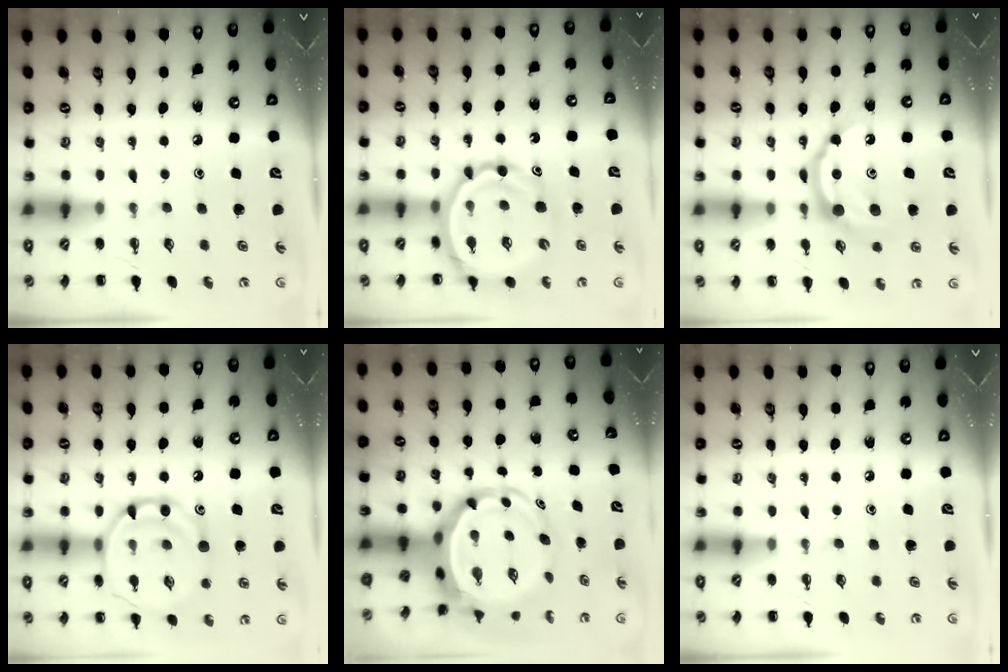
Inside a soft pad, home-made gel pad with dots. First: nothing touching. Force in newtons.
{"total": 13.8, "press": 13.2, "slide": 4.0}
{"total": 10.5, "press": 10.5, "slide": 0.6}
{"total": 15.2, "press": 15.2, "slide": 0.8}
{"total": 7.8, "press": 7.5, "slide": 2.0}
{"total": 0.0}